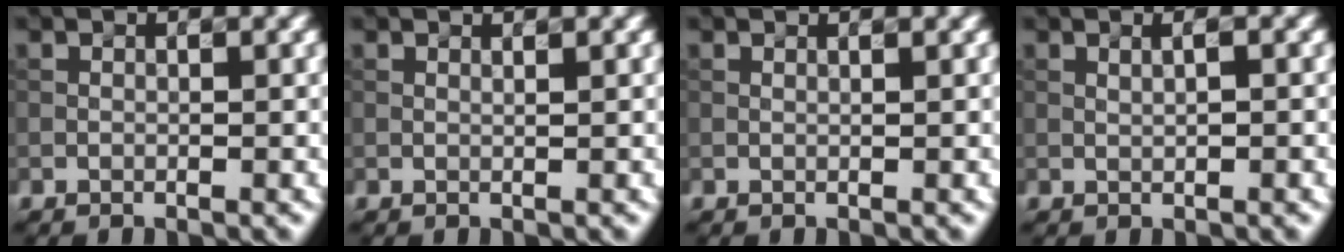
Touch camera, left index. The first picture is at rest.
{"total": 0.6, "force": [0.5, 0.0, 0.3], "torque": [-0.004, -0.002, 0.007]}
{"total": 0.8, "force": [0.6, 0.2, 0.5], "torque": [-0.008, -0.003, 0.002]}
{"total": 1.3, "force": [0.5, 0.3, 1.1], "torque": [-0.015, -0.002, 0.002]}